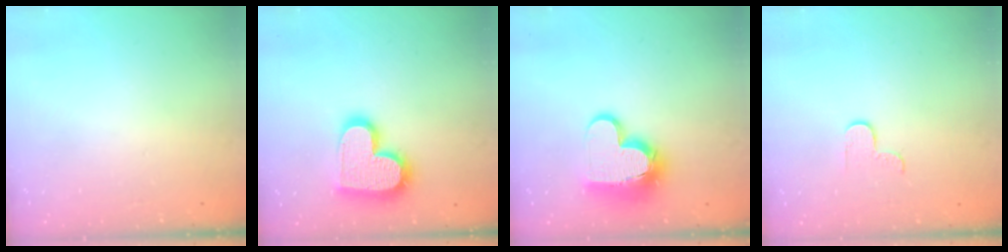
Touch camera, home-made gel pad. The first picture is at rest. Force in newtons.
{"total": 18.4, "press": 18.4, "slide": 1.0}
{"total": 12.7, "press": 12.7, "slide": 1.4}
{"total": 2.7, "press": 2.6, "slide": 0.4}